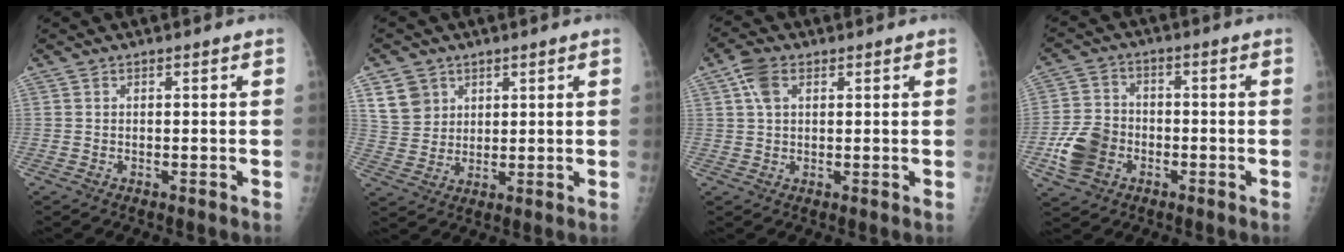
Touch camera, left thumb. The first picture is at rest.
{"total": 6.7, "force": [3.3, 5.5, 2.0], "torque": [-0.014, -0.016, 0.068]}
{"total": 4.6, "force": [1.8, 2.8, 3.2], "torque": [-0.060, 0.008, 0.033]}
{"total": 9.3, "force": [-3.2, 7.1, 5.0], "torque": [-0.090, 0.016, -0.061]}